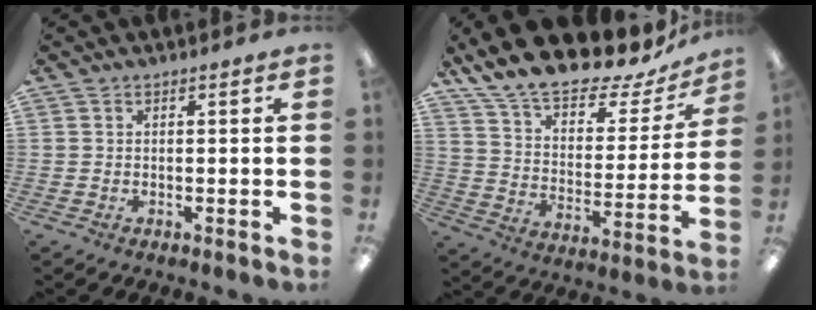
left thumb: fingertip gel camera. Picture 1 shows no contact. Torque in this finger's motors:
{"motor_torque": [0.20, 0.20, 1.39, -1.38, 0.29]}